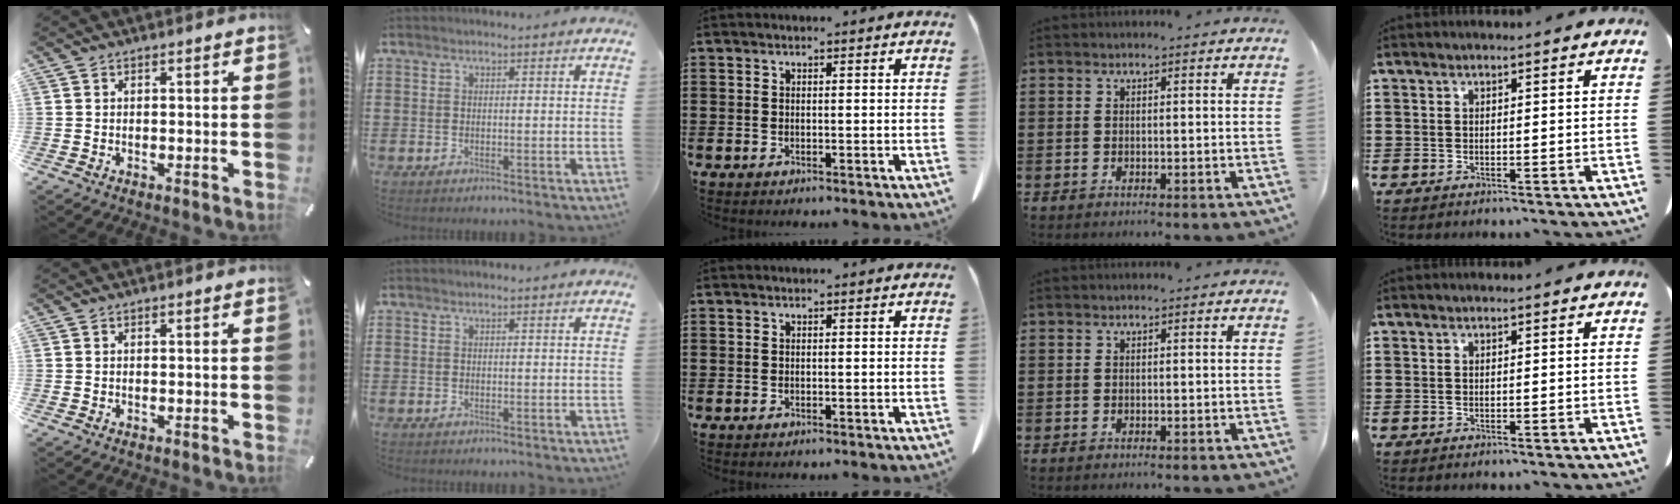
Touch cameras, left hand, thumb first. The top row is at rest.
{}